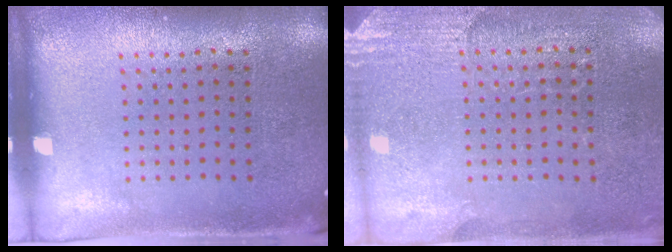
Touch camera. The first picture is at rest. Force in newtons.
{"total": 2.8, "press": 2.6, "slide": 0.8}